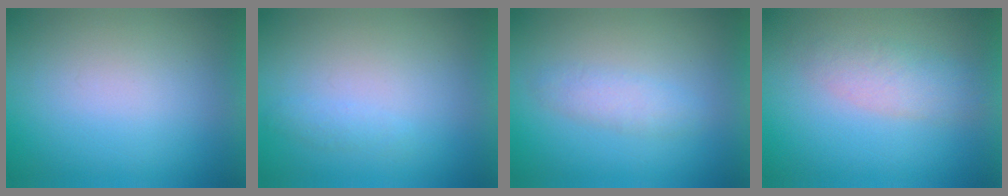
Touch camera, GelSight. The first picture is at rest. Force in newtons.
{"total": 1.4}
{"total": 2.2}
{"total": 2.9}